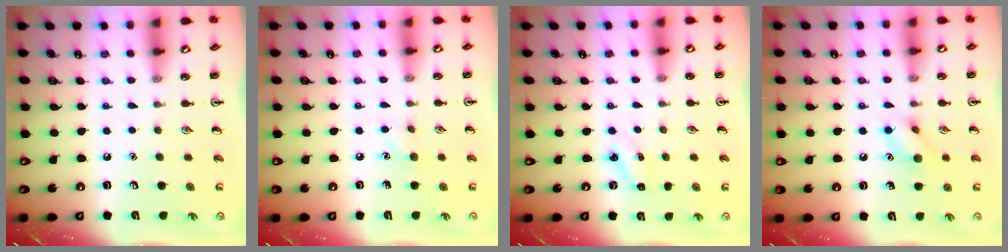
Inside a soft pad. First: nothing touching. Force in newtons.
{"total": 5.2, "press": 5.0, "slide": 1.6}
{"total": 2.8, "press": 2.6, "slide": 1.0}
{"total": 8.3, "press": 8.3, "slide": 0.4}